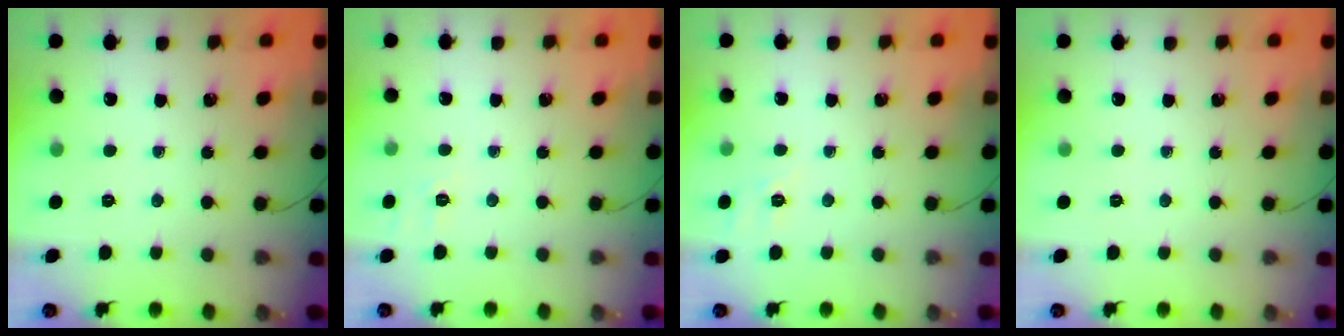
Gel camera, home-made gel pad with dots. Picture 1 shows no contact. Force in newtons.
{"total": 1.8, "press": 0.4, "slide": 1.7}
{"total": 1.8, "press": 1.0, "slide": 1.5}
{"total": 0.0}